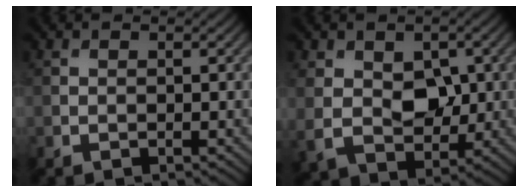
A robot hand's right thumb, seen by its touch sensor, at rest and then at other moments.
{"total": 6.7, "force": [0.9, 4.9, 4.4], "torque": [-0.096, -0.011, 0.017]}